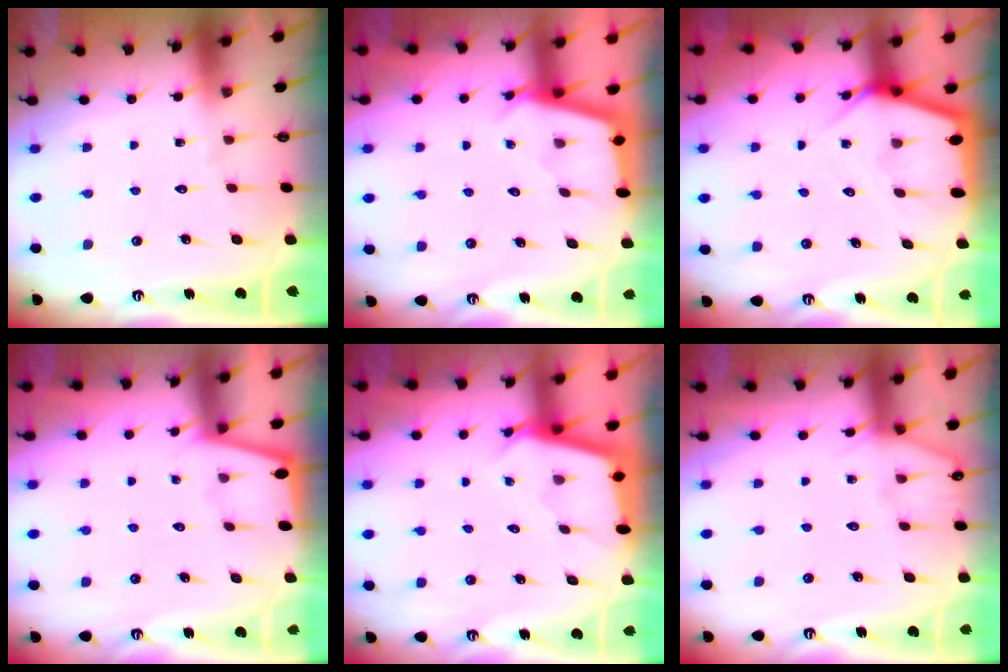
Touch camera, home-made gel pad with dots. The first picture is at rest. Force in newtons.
{"total": 2.9, "press": 2.9, "slide": 0.3}
{"total": 5.0, "press": 5.0, "slide": 0.3}
{"total": 1.3, "press": 1.2, "slide": 0.2}
{"total": 2.4, "press": 2.4, "slide": 0.2}
{"total": 4.0, "press": 4.0, "slide": 0.5}